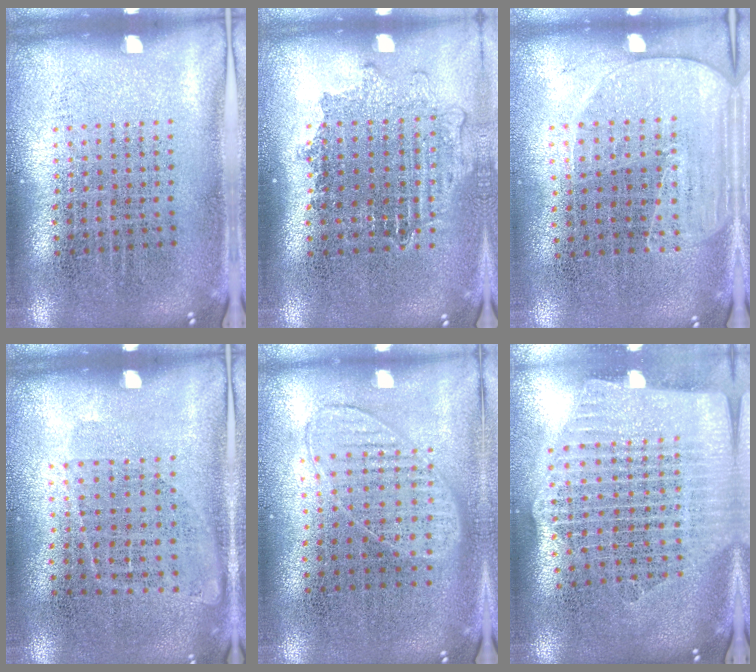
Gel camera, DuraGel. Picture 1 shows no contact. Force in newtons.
{"total": 1.2, "press": 1.1, "slide": 0.6}
{"total": 1.6, "press": 1.4, "slide": 0.8}
{"total": 1.1, "press": 0.9, "slide": 0.7}
{"total": 0.8, "press": 0.8, "slide": 0.3}
{"total": 2.6, "press": 2.2, "slide": 1.4}